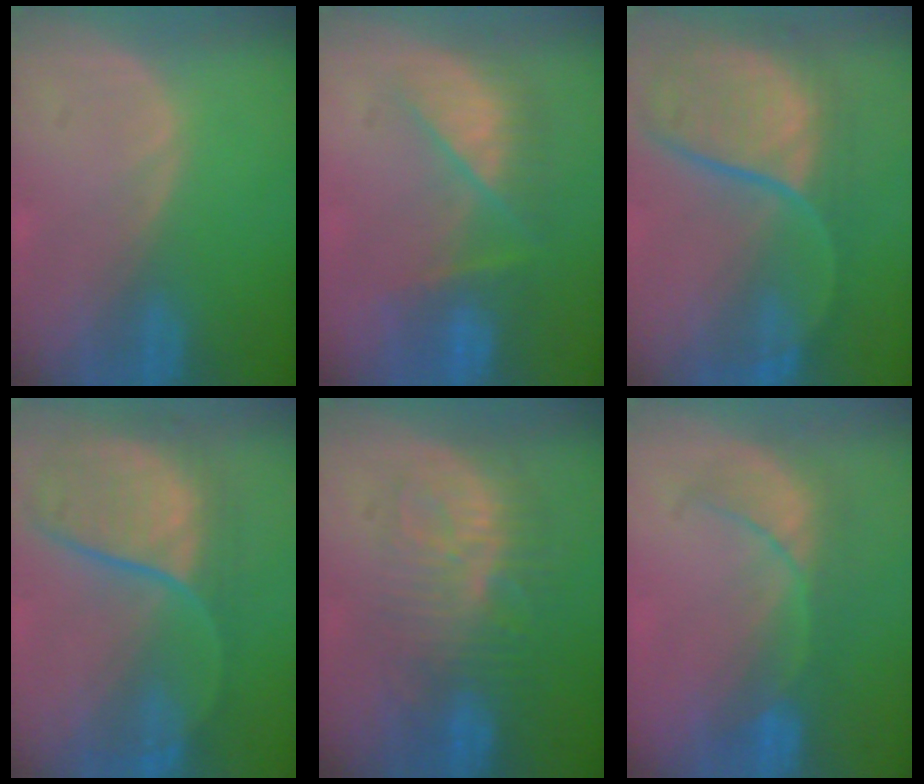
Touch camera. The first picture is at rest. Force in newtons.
{"total": 7.5, "press": 7.2, "slide": 1.8}
{"total": 11.4, "press": 10.0, "slide": 5.4}
{"total": 10.2, "press": 9.5, "slide": 3.9}
{"total": 9.6, "press": 9.1, "slide": 2.9}
{"total": 5.9, "press": 5.9, "slide": 0.8}